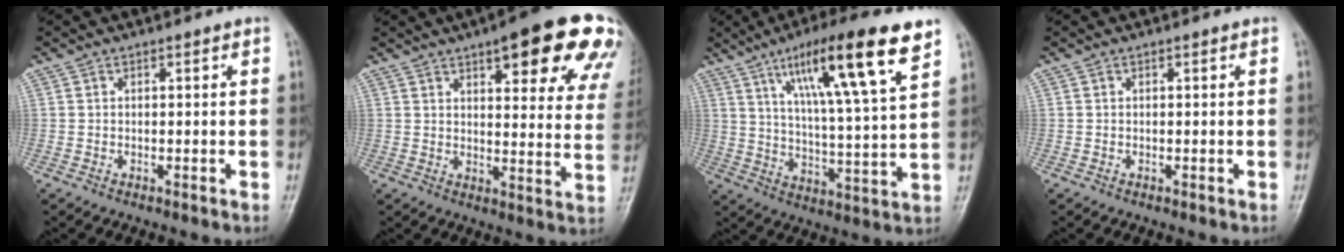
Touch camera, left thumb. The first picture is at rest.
{"total": 22.2, "force": [12.5, 6.5, 17.2], "torque": [-0.185, -0.029, 0.145]}
{"total": 18.5, "force": [10.1, 2.5, 15.4], "torque": [-0.243, -0.034, 0.167]}
{"total": 0.0}